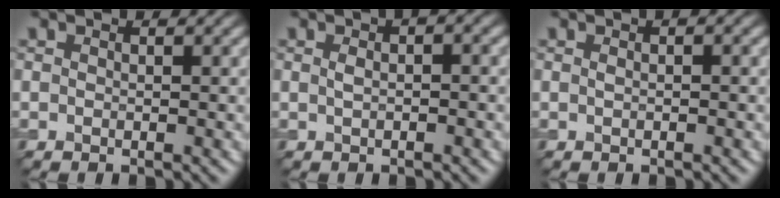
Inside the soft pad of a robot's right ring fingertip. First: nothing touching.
{"total": 2.0, "force": [0.5, 0.7, 1.8], "torque": [-0.031, 0.006, 0.008]}
{"total": 0.8, "force": [0.3, 0.2, 0.8], "torque": [-0.017, 0.003, 0.003]}